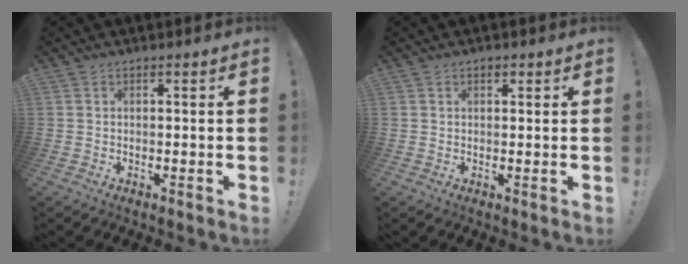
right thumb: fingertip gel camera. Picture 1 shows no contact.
{"total": 1.0, "force": [0.6, 0.7, 0.4], "torque": [-0.006, 0.000, 0.010]}